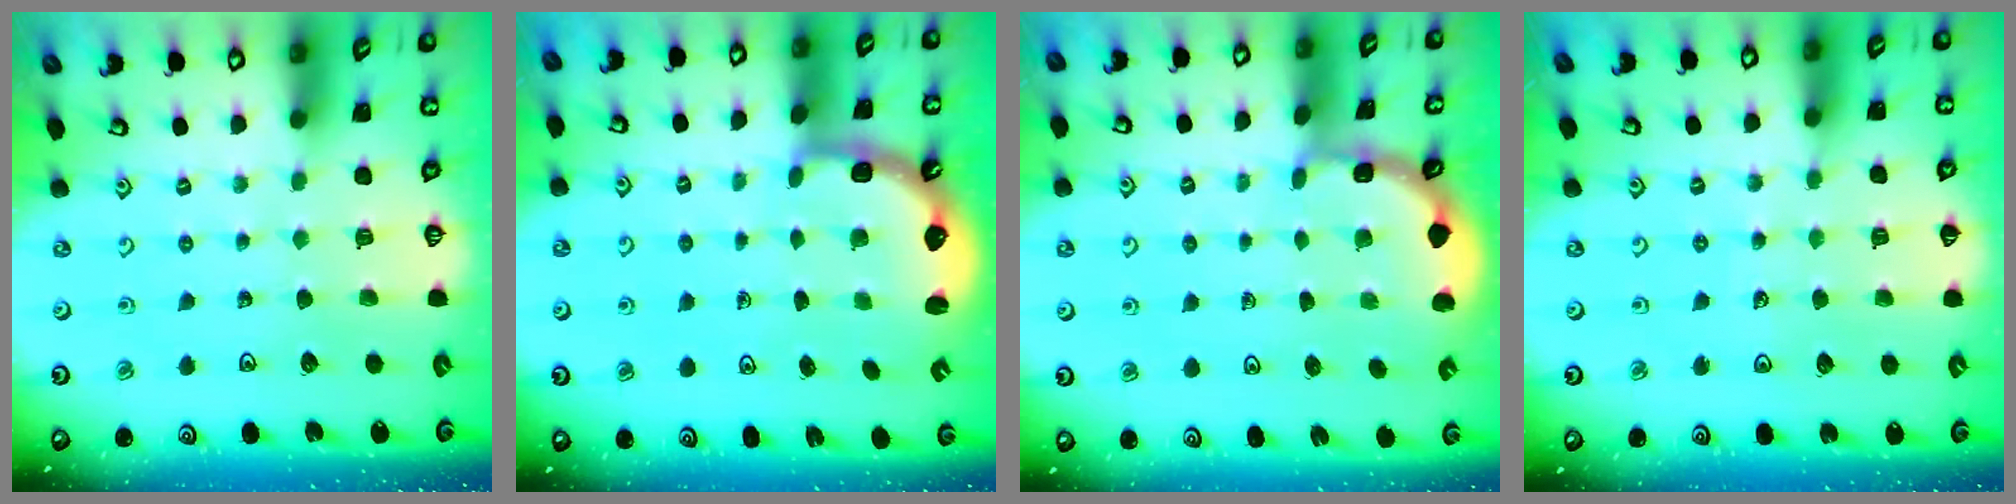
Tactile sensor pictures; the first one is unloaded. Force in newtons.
{"total": 2.8, "press": 2.0, "slide": 2.0}
{"total": 2.1, "press": 2.1, "slide": 0.2}
{"total": 4.3, "press": 4.3, "slide": 0.7}